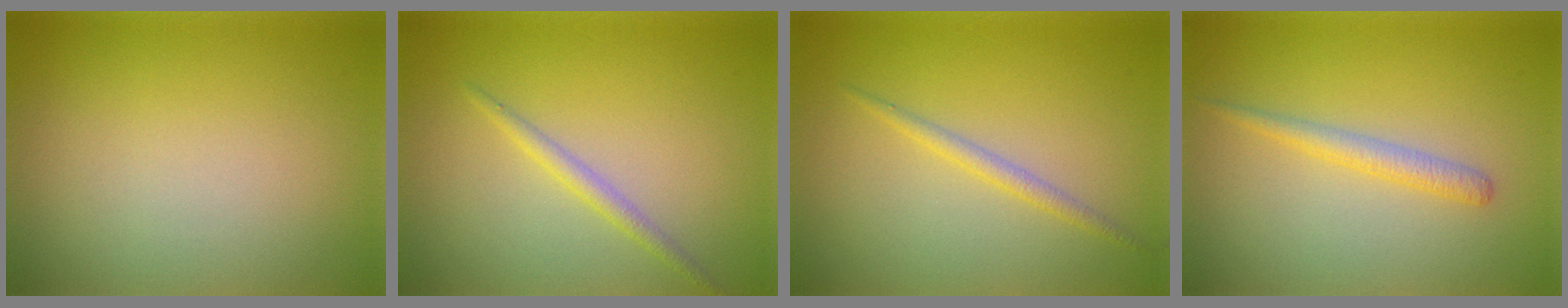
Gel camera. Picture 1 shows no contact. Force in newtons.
{"total": 1.5, "press": 1.5, "slide": 0.0}
{"total": 1.4, "press": 1.4, "slide": 0.1}
{"total": 1.9, "press": 1.8, "slide": 0.1}